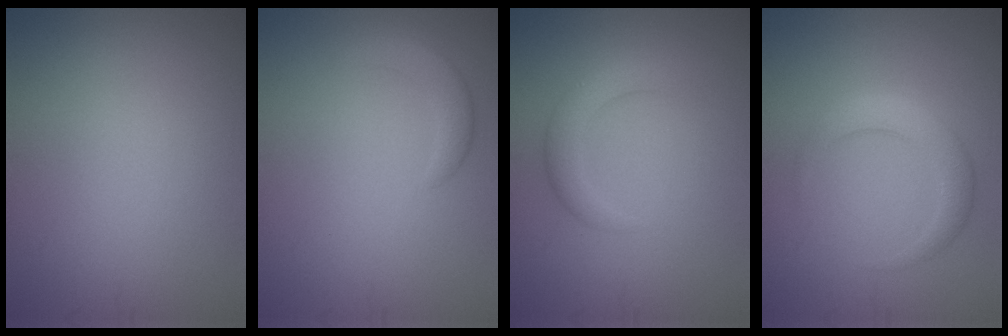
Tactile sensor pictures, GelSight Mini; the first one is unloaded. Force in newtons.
{"total": 2.1, "press": 2.1, "slide": 0.2}
{"total": 2.4, "press": 2.4, "slide": 0.1}
{"total": 2.8, "press": 2.8, "slide": 0.2}